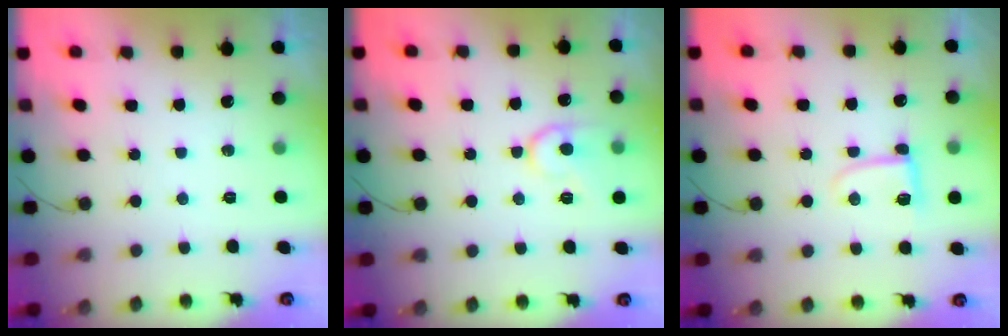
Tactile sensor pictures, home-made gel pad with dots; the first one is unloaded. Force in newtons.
{"total": 10.9, "press": 10.9, "slide": 0.8}
{"total": 5.6, "press": 5.6, "slide": 0.5}